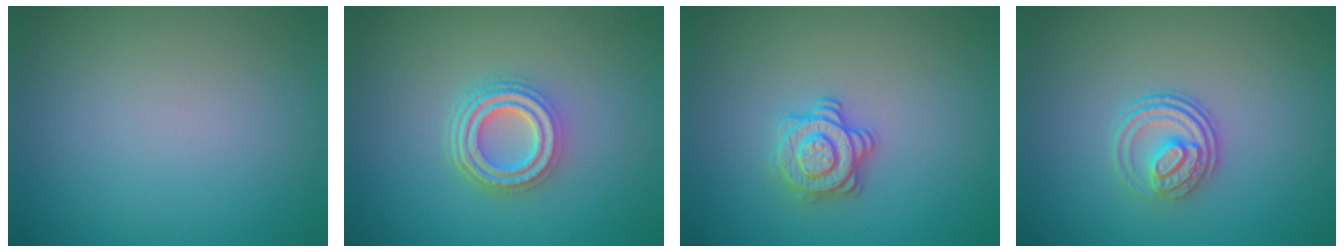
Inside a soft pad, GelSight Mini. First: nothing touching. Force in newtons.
{"total": 4.8, "press": 3.4, "slide": 3.4}
{"total": 2.8, "press": 2.7, "slide": 0.7}
{"total": 3.1, "press": 2.6, "slide": 1.7}